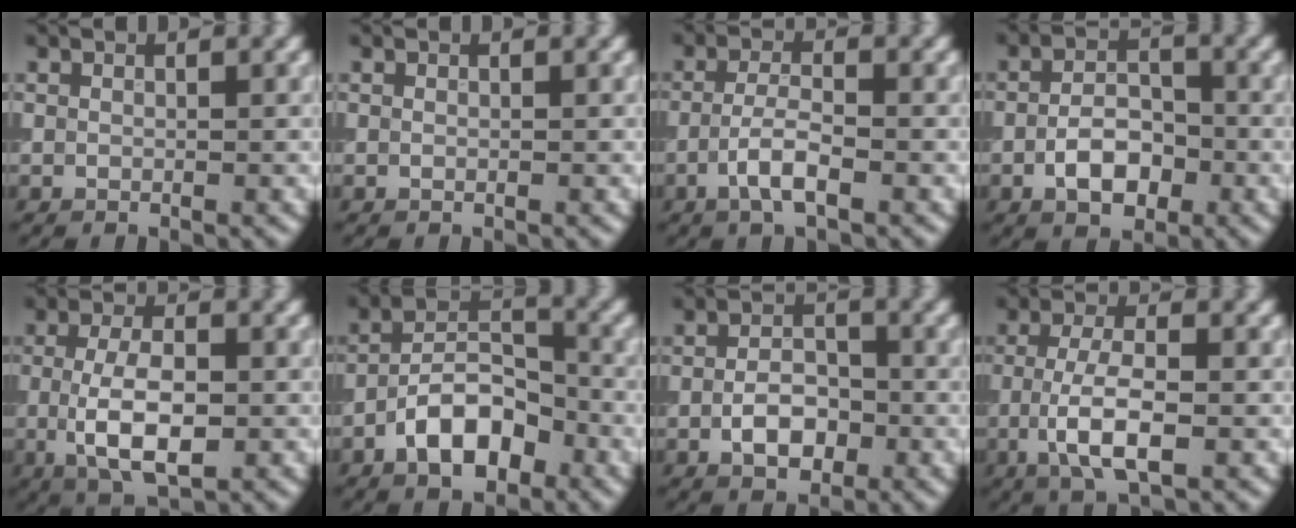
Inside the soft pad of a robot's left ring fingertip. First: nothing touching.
{"total": 0.0}
{"total": 3.1, "force": [-1.4, 0.9, 2.6], "torque": [-0.054, 0.006, -0.033]}
{"total": 4.0, "force": [-1.5, 2.3, 3.0], "torque": [-0.049, 0.005, -0.029]}
{"total": 6.1, "force": [-0.9, 2.6, 5.4], "torque": [-0.105, -0.005, -0.018]}
{"total": 6.4, "force": [-3.2, 3.2, 4.5], "torque": [-0.069, 0.010, -0.063]}
{"total": 3.6, "force": [-1.1, 2.1, 2.6], "torque": [-0.044, 0.004, -0.022]}
{"total": 5.0, "force": [-1.4, 1.6, 4.5], "torque": [-0.090, 0.001, -0.033]}